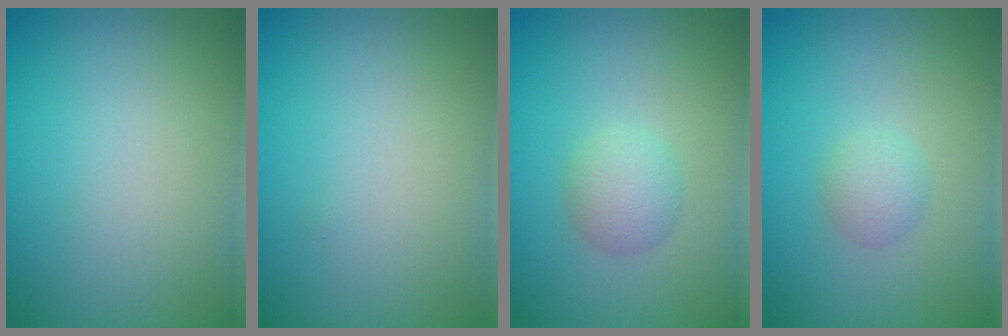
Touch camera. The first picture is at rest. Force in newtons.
{"total": 0.0}
{"total": 2.2, "press": 2.2, "slide": 0.1}
{"total": 1.6, "press": 1.6, "slide": 0.1}